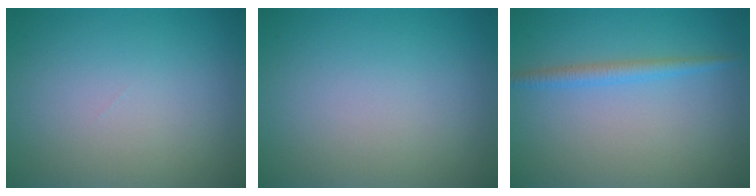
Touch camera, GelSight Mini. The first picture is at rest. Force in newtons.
{"total": 0.0}
{"total": 1.8, "press": 1.8, "slide": 0.1}